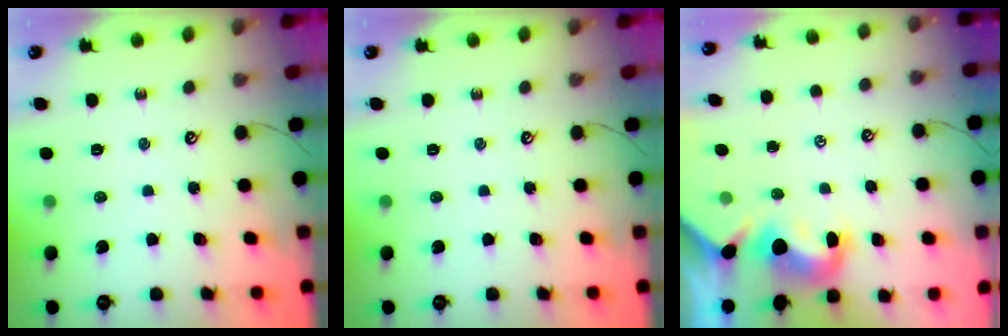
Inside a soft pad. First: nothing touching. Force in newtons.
{"total": 0.0}
{"total": 2.1, "press": 1.9, "slide": 1.0}